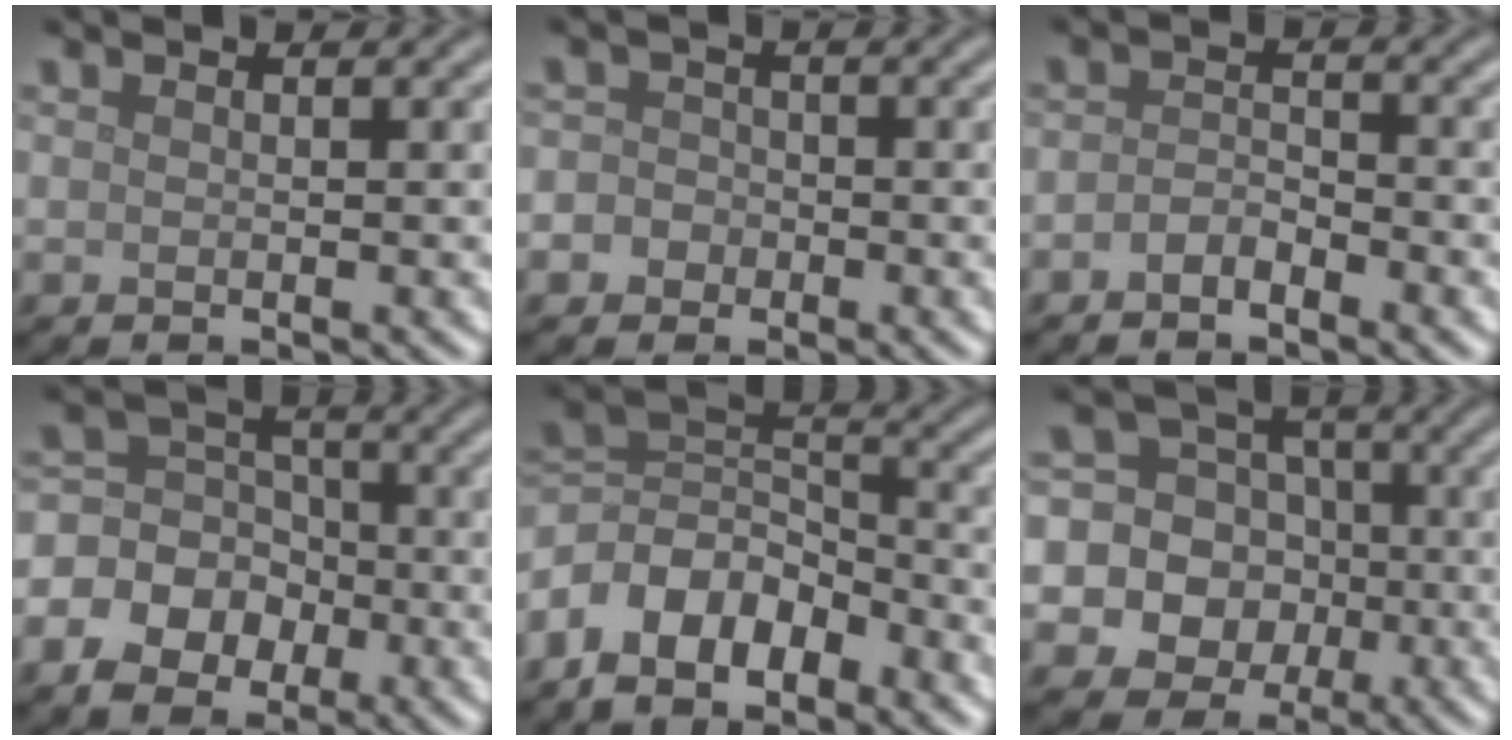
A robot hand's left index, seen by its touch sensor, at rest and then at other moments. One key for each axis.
{"total": 2.8, "fx": -0.9, "fy": 2.6, "fz": 0.7, "tx": 0.016, "ty": 0.012, "tz": -0.036}
{"total": 1.6, "fx": -1.2, "fy": 0.7, "fz": 0.9, "tx": -0.021, "ty": 0.006, "tz": -0.027}
{"total": 6.6, "fx": -2.3, "fy": 5.7, "fz": 2.3, "tx": -0.028, "ty": 0.014, "tz": -0.060}
{"total": 6.5, "fx": -4.4, "fy": 3.3, "fz": 3.5, "tx": -0.057, "ty": 0.007, "tz": -0.094}
{"total": 16.1, "fx": -2.8, "fy": 15.4, "fz": 3.8, "tx": -0.135, "ty": 0.006, "tz": -0.074}